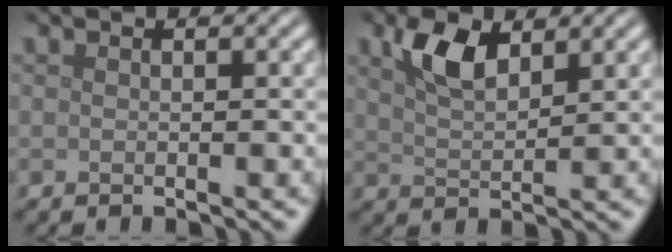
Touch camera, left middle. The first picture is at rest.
{"total": 3.9, "force": [2.2, 1.7, 2.7], "torque": [-0.059, 0.005, 0.044]}